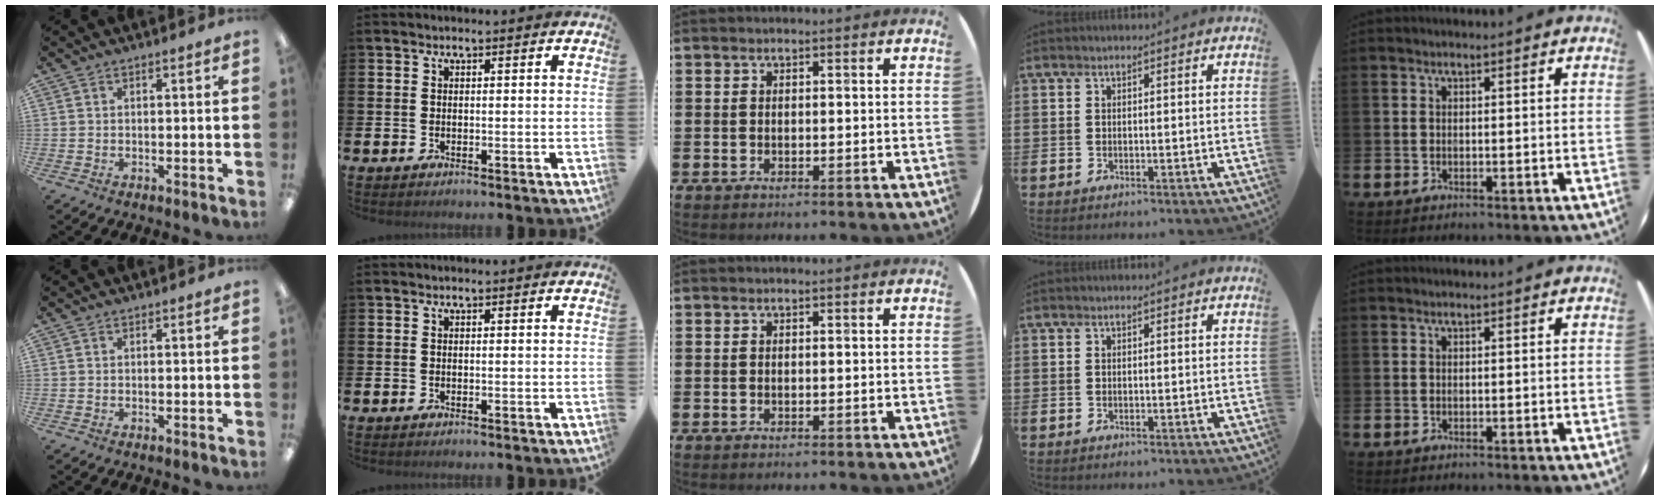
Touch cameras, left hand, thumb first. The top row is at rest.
{}